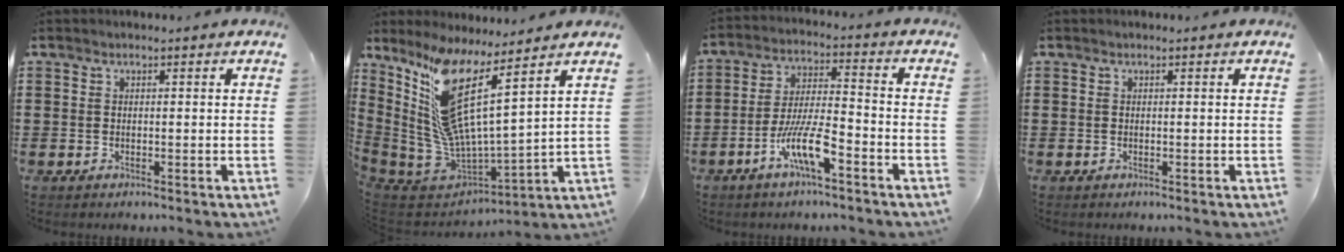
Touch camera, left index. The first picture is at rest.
{"total": 12.3, "force": [6.4, 1.8, 10.4], "torque": [-0.250, -0.078, 0.097]}
{"total": 9.2, "force": [-5.1, 1.9, 7.4], "torque": [-0.157, 0.000, -0.098]}
{"total": 0.0}